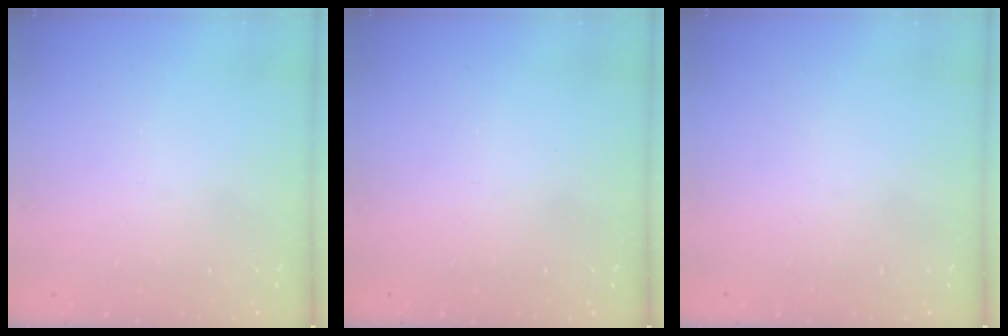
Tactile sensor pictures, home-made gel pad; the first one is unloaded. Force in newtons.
{"total": 1.8, "press": 1.8, "slide": 0.4}
{"total": 1.8, "press": 1.8, "slide": 0.1}